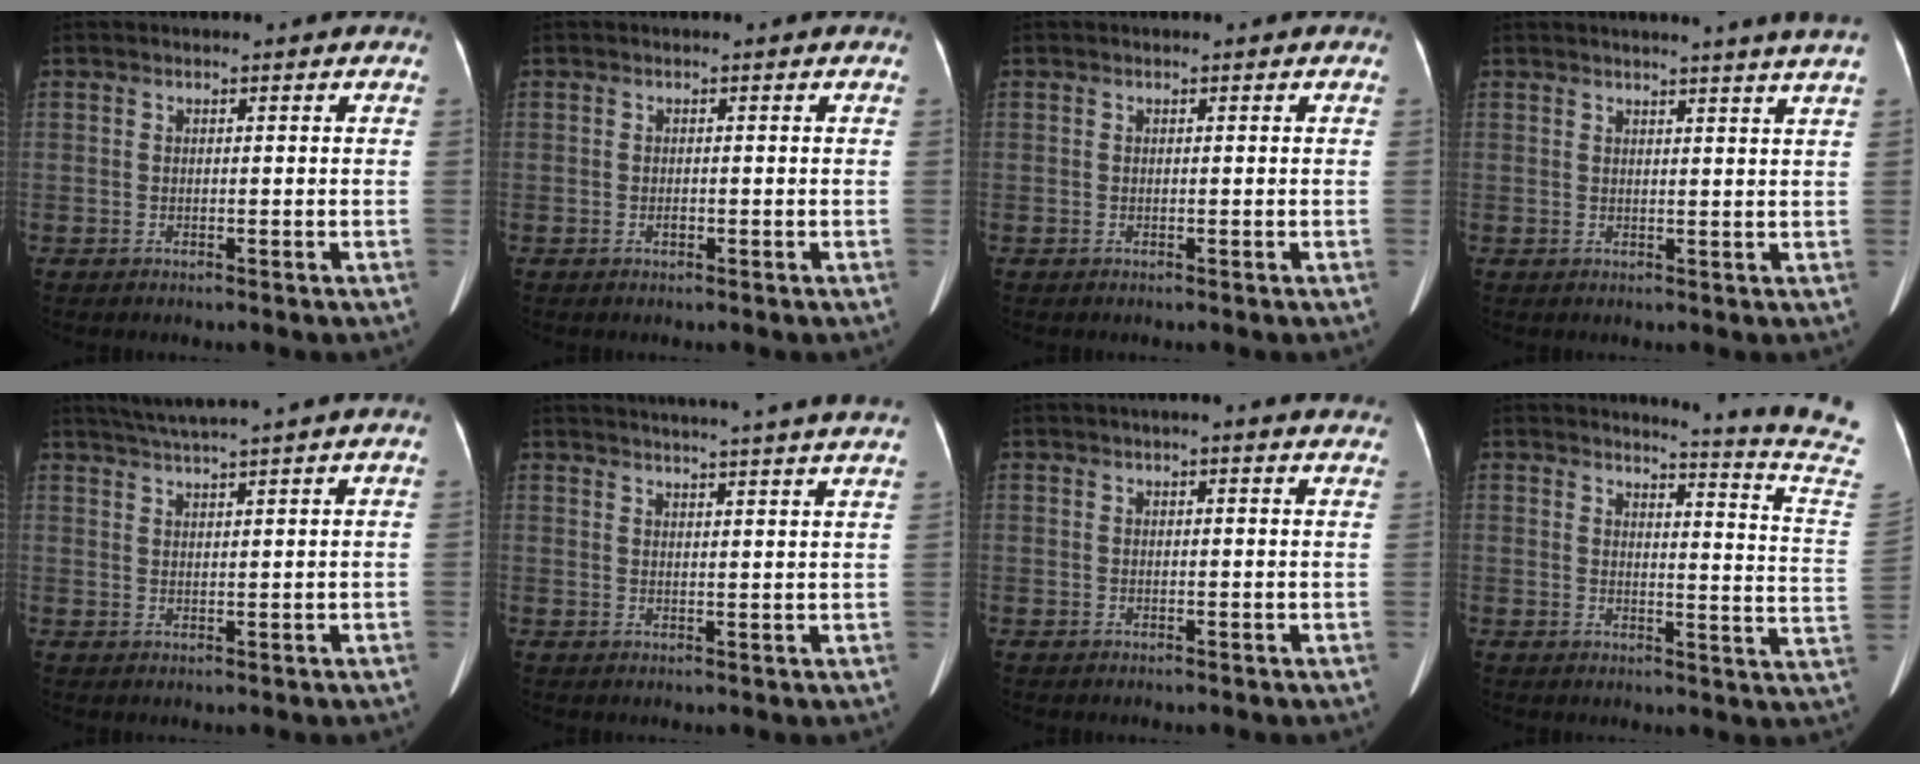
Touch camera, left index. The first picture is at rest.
{"total": 0.5, "force": [-0.2, 0.3, 0.4], "torque": [-0.008, 0.000, -0.003]}
{"total": 0.0}
{"total": 6.3, "force": [5.5, -1.4, 2.7], "torque": [-0.032, -0.009, 0.048]}
{"total": 6.6, "force": [5.5, -1.7, 3.2], "torque": [-0.051, 0.017, 0.089]}
{"total": 18.5, "force": [16.9, -1.3, 7.4], "torque": [-0.118, -0.020, 0.207]}
{"total": 3.9, "force": [3.3, 0.7, 2.0], "torque": [-0.024, 0.020, 0.024]}
{"total": 11.5, "force": [11.0, -2.9, 1.7], "torque": [-0.034, -0.117, 0.112]}